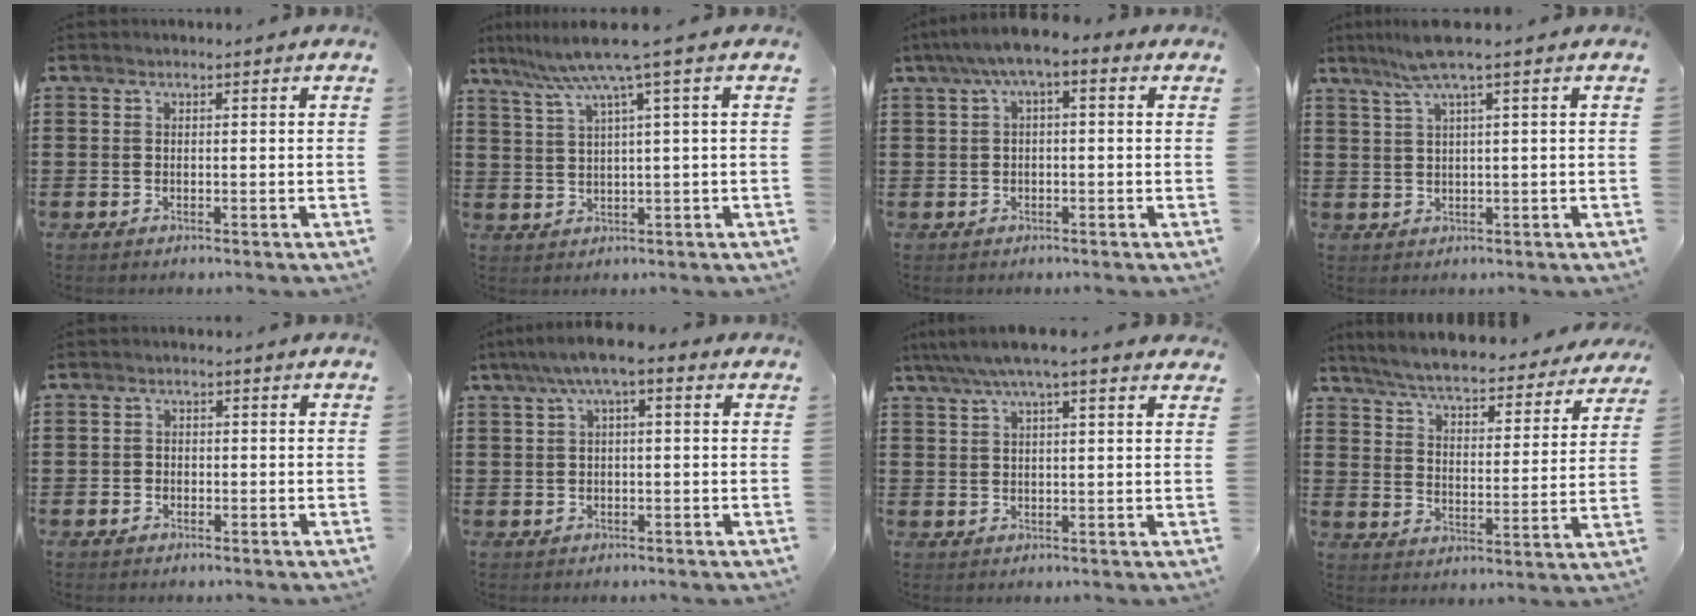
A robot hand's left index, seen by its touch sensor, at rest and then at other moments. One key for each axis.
{"total": 7.1, "fx": 3.7, "fy": -0.5, "fz": 6.1, "tx": -0.135, "ty": -0.019, "tz": 0.058}
{"total": 3.6, "fx": -0.5, "fy": 1.0, "fz": 3.5, "tx": -0.071, "ty": 0.001, "tz": -0.016}
{"total": 4.9, "fx": 2.5, "fy": -0.3, "fz": 4.2, "tx": -0.087, "ty": 0.000, "tz": 0.043}
{"total": 1.0, "fx": -0.5, "fy": 0.8, "fz": 0.1, "tx": -0.005, "ty": 0.002, "tz": -0.012}
{"total": 4.2, "fx": 1.0, "fy": 1.0, "fz": 4.0, "tx": -0.081, "ty": 0.004, "tz": 0.012}
{"total": 4.9, "fx": 3.7, "fy": 0.5, "fz": 3.2, "tx": -0.072, "ty": -0.002, "tz": 0.064}
{"total": 5.8, "fx": 5.5, "fy": 0.0, "fz": 1.6, "tx": -0.059, "ty": -0.040, "tz": 0.093}